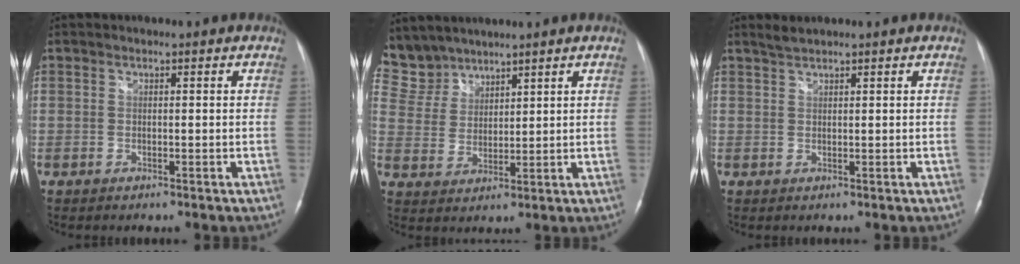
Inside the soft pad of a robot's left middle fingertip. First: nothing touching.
{"total": 6.6, "force": [6.1, 2.5, -0.5], "torque": [0.002, 0.010, 0.139]}
{"total": 1.4, "force": [1.3, -0.2, 0.3], "torque": [-0.007, 0.005, 0.031]}